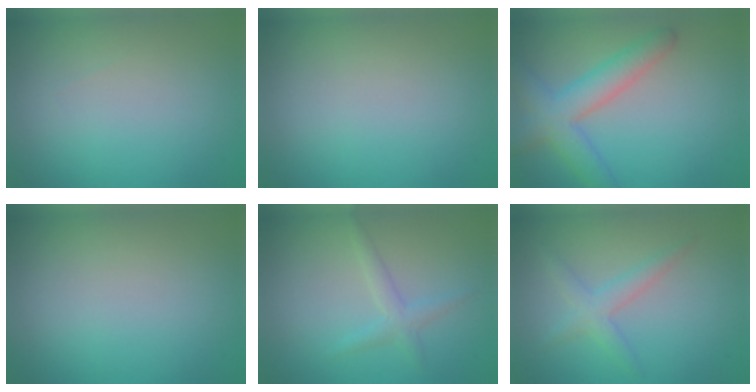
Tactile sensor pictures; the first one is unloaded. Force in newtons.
{"total": 0.0}
{"total": 4.8, "press": 4.8, "slide": 0.2}
{"total": 0.0}
{"total": 1.7, "press": 1.7, "slide": 0.1}
{"total": 2.2, "press": 2.2, "slide": 0.1}